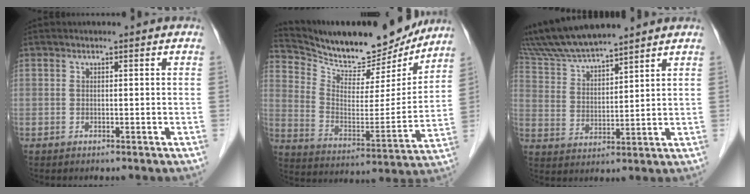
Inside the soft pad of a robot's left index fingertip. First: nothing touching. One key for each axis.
{"total": 20.4, "fx": 18.7, "fy": 5.0, "fz": 6.5, "tx": -0.120, "ty": -0.028, "tz": 0.286}
{"total": 11.3, "fx": 10.4, "fy": 1.0, "fz": 4.4, "tx": -0.091, "ty": 0.019, "tz": 0.202}